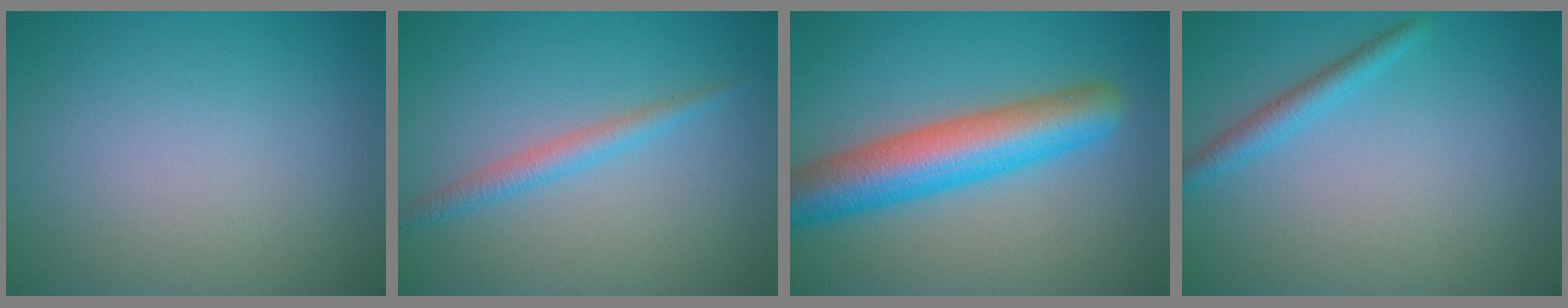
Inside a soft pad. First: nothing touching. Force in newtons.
{"total": 2.0, "press": 2.0, "slide": 0.0}
{"total": 7.8, "press": 7.8, "slide": 0.2}
{"total": 1.9, "press": 1.9, "slide": 0.1}